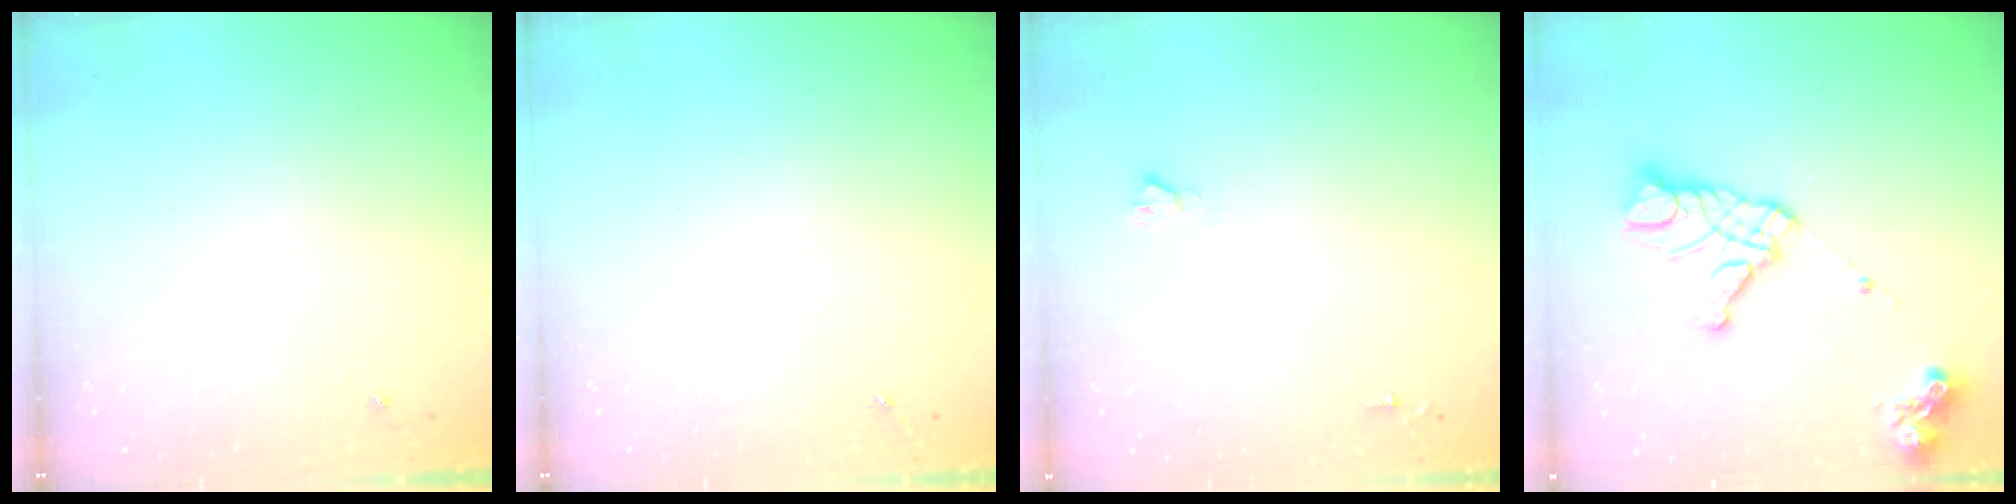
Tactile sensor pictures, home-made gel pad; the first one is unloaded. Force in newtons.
{"total": 0.0}
{"total": 1.9, "press": 1.9, "slide": 0.2}
{"total": 14.9, "press": 14.8, "slide": 1.6}